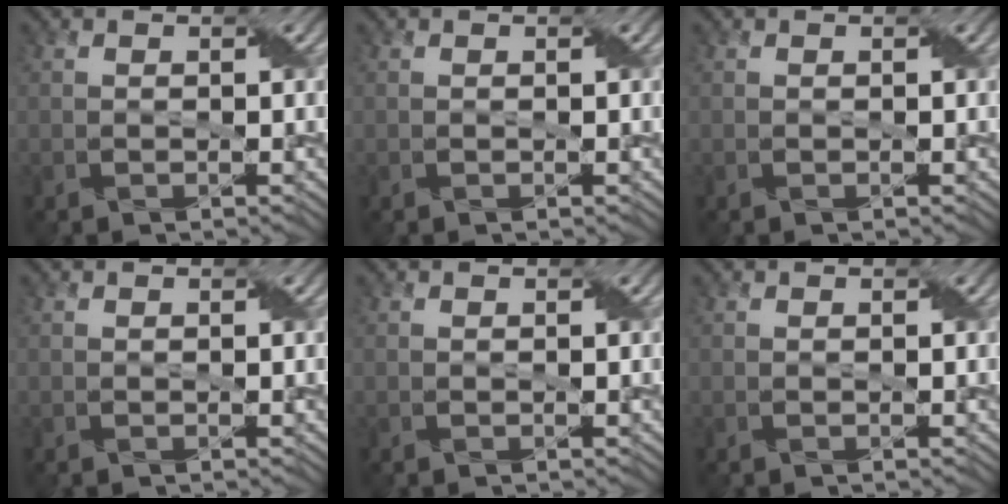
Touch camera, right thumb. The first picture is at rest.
{"total": 0.0}
{"total": 0.0}
{"total": 0.0}
{"total": 0.0}
{"total": 0.0}